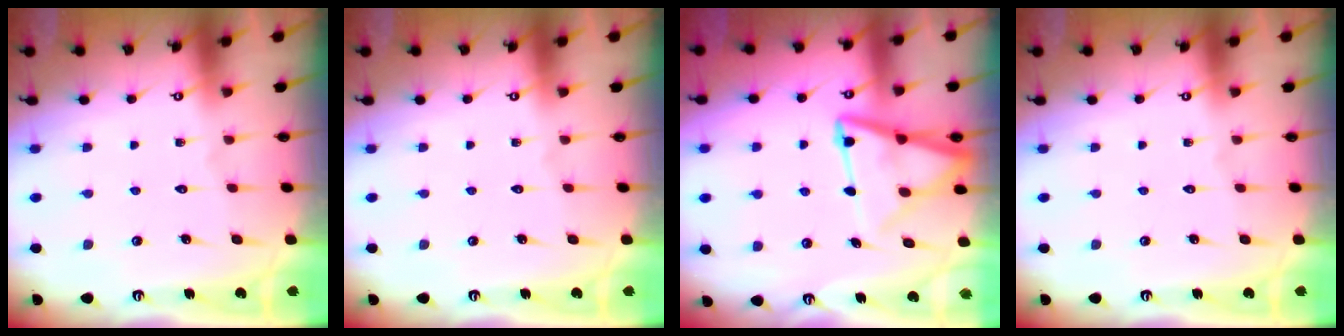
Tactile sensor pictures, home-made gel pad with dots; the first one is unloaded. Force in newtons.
{"total": 0.0}
{"total": 11.8, "press": 11.7, "slide": 1.2}
{"total": 0.0}